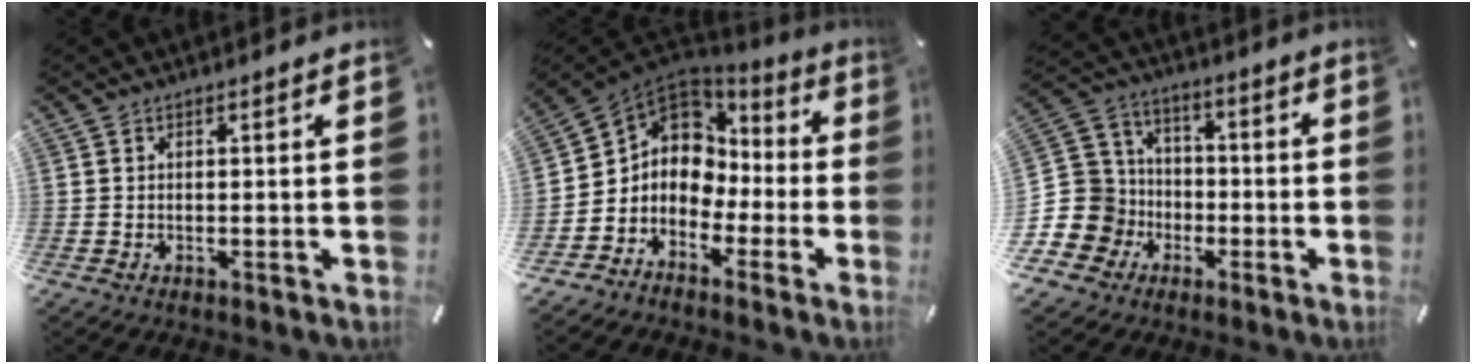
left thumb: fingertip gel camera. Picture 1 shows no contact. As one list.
[{"total": 7.8, "force": [-0.3, 7.6, 1.7], "torque": [-0.063, -0.011, -0.001]}, {"total": 12.8, "force": [-4.0, 11.9, 2.3], "torque": [-0.060, 0.029, -0.070]}]